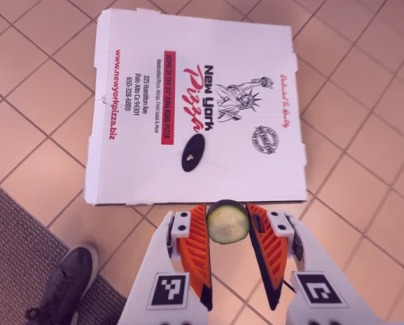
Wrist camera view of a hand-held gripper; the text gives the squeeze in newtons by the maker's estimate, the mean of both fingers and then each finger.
{"total": 7.1, "left": 7.2, "right": 7.0}